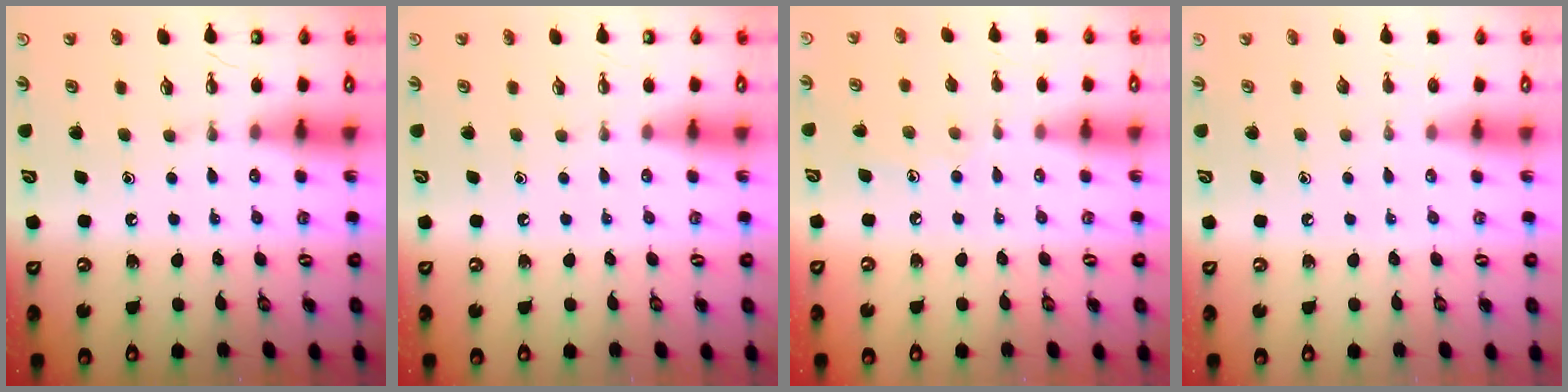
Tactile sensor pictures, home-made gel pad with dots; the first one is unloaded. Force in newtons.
{"total": 0.0}
{"total": 4.9, "press": 4.9, "slide": 0.5}
{"total": 0.0}